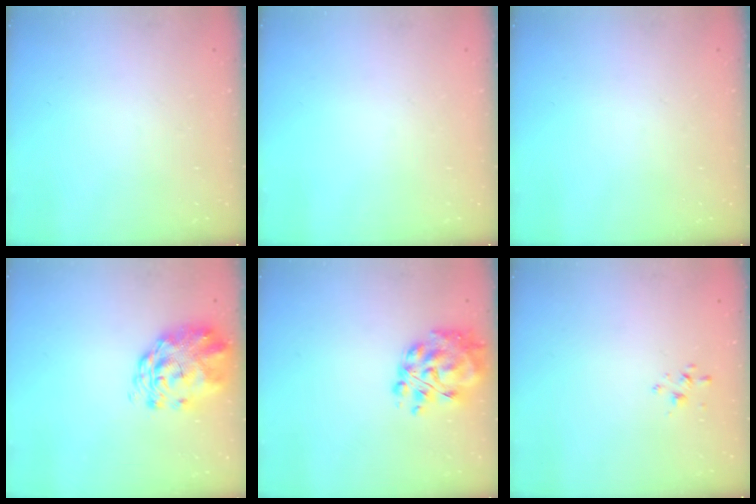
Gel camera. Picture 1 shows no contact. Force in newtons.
{"total": 0.0}
{"total": 0.0}
{"total": 3.6, "press": 3.4, "slide": 1.2}
{"total": 12.1, "press": 11.6, "slide": 3.2}
{"total": 1.8, "press": 1.7, "slide": 0.4}